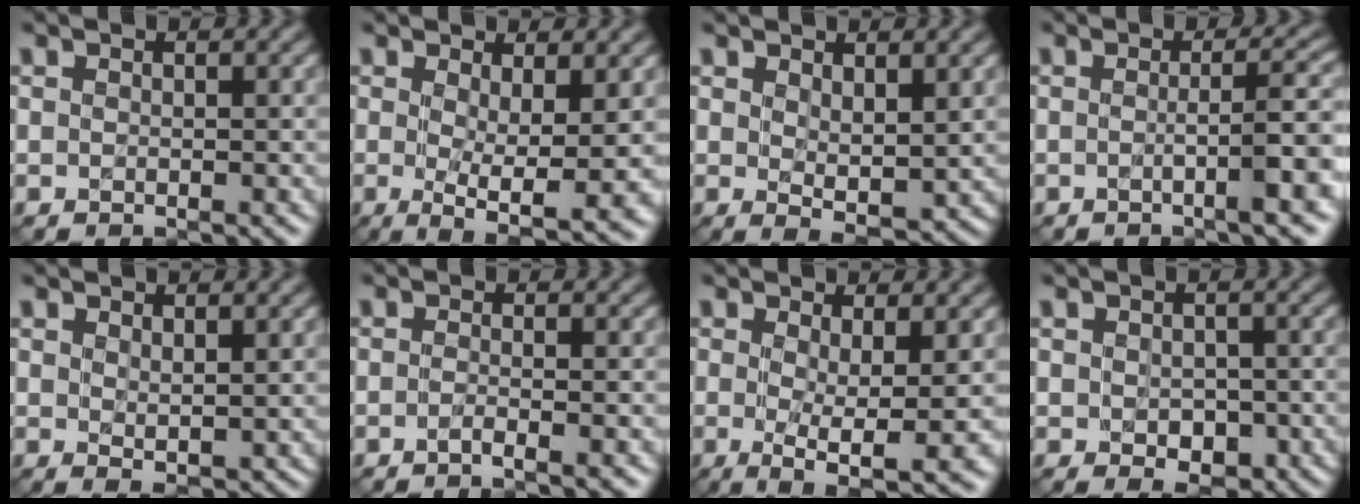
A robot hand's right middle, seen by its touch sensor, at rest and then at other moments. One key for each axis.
{"total": 5.3, "fx": 0.1, "fy": 1.0, "fz": 5.2, "tx": -0.082, "ty": -0.016, "tz": 0.003}
{"total": 2.4, "fx": 1.4, "fy": 0.6, "fz": 1.8, "tx": -0.033, "ty": -0.006, "tz": 0.027}
{"total": 4.2, "fx": -1.0, "fy": 0.5, "fz": 4.0, "tx": -0.058, "ty": 0.010, "tz": -0.029}
{"total": 1.4, "fx": 1.1, "fy": 0.2, "fz": 0.9, "tx": -0.017, "ty": -0.003, "tz": 0.021}
{"total": 1.7, "fx": -0.9, "fy": 0.4, "fz": 1.4, "tx": -0.015, "ty": -0.001, "tz": -0.024}
{"total": 4.7, "fx": 0.0, "fy": 0.7, "fz": 4.7, "tx": -0.073, "ty": -0.013, "tz": -0.001}
{"total": 2.6, "fx": -0.6, "fy": 1.7, "fz": 1.9, "tx": -0.030, "ty": -0.006, "tz": -0.008}